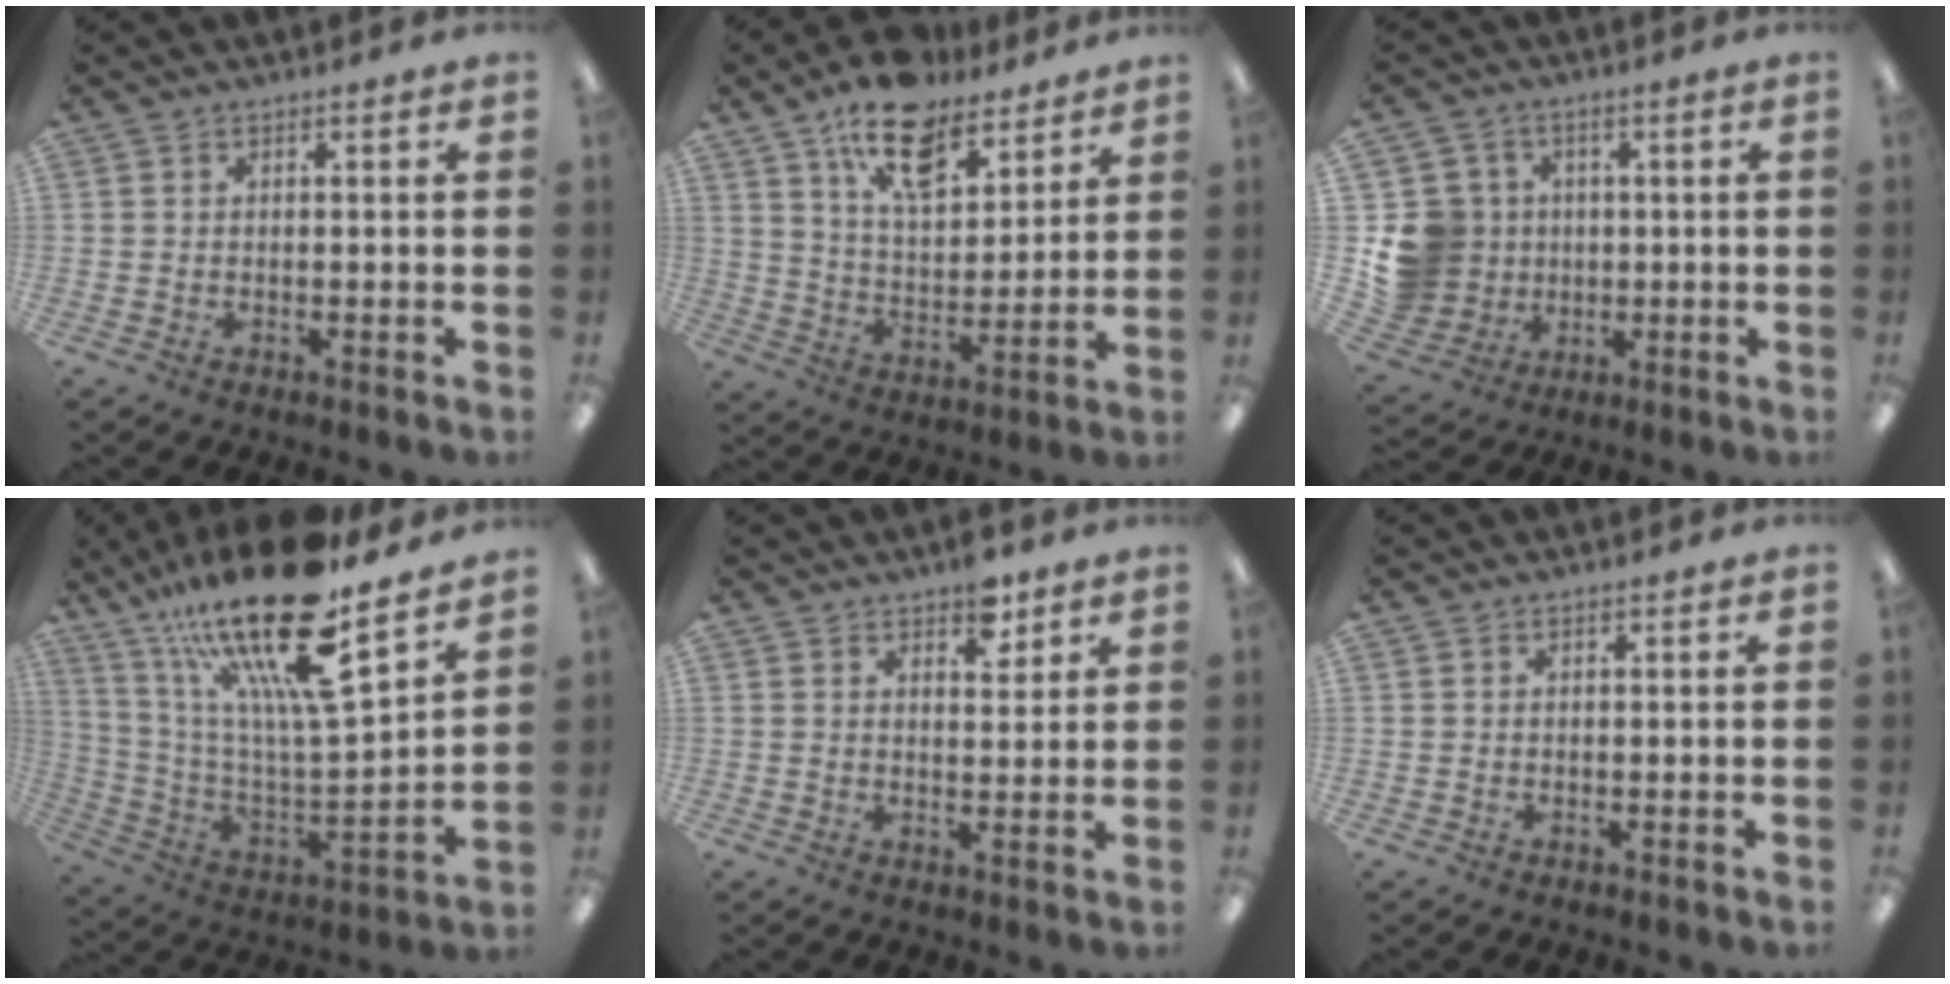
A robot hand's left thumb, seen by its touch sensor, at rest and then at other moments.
{"total": 15.2, "force": [10.8, 7.2, 8.0], "torque": [-0.129, -0.053, 0.190]}
{"total": 11.7, "force": [0.7, 11.3, 2.7], "torque": [-0.081, 0.014, 0.028]}
{"total": 26.1, "force": [18.3, 6.3, 17.5], "torque": [-0.308, -0.110, 0.304]}
{"total": 5.8, "force": [4.2, 2.8, 2.9], "torque": [-0.018, -0.025, 0.068]}
{"total": 0.0}